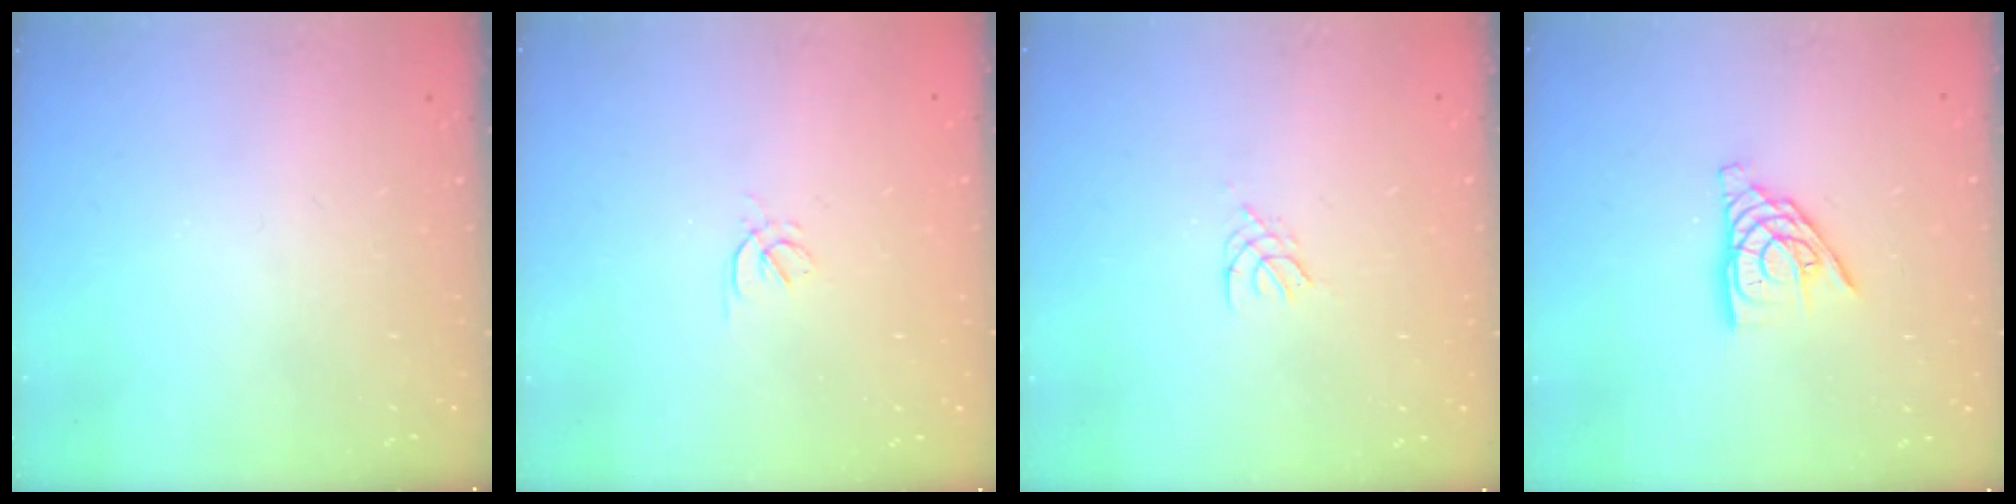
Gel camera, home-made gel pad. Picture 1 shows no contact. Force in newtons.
{"total": 1.7, "press": 1.6, "slide": 0.5}
{"total": 2.0, "press": 1.9, "slide": 0.4}
{"total": 11.4, "press": 11.4, "slide": 1.1}